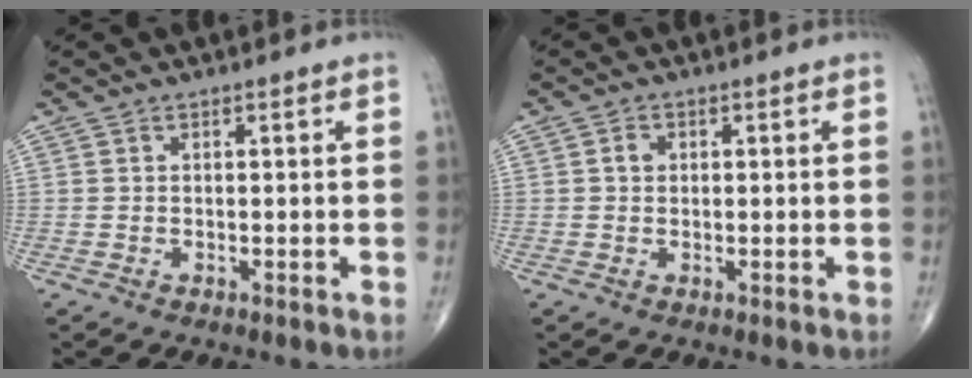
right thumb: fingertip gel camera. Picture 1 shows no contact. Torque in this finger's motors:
{"motor_torque": [-0.07, 0.03, 0.15, -0.02, 0.00]}